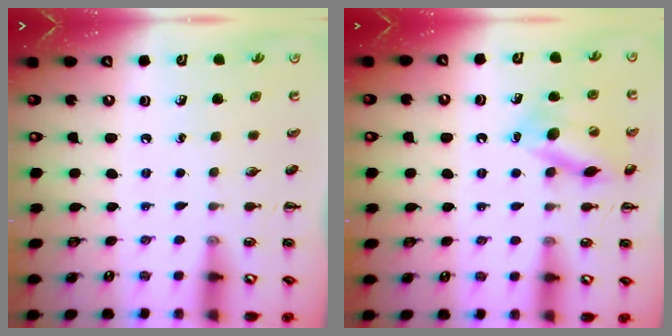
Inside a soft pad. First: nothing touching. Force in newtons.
{"total": 14.0, "press": 13.8, "slide": 2.3}